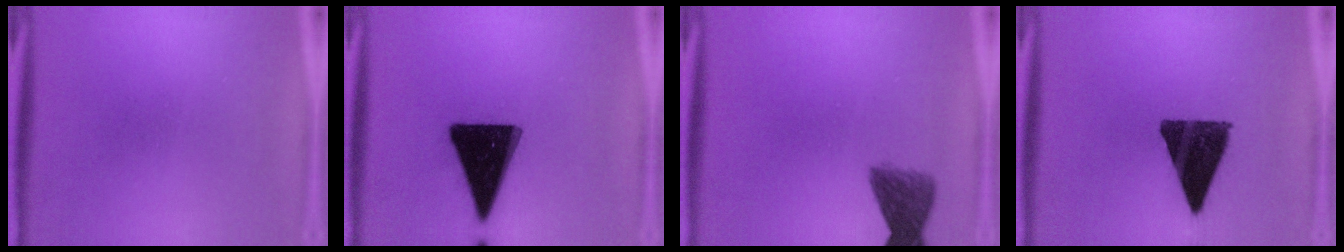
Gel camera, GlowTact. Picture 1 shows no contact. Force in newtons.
{"total": 19.2}
{"total": 4.6}
{"total": 13.0}